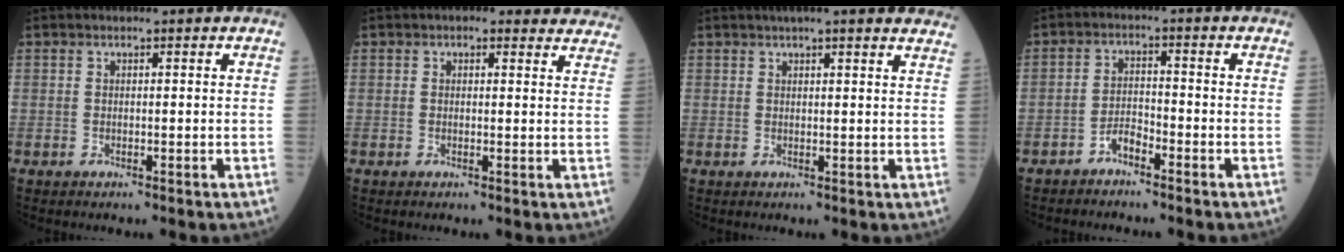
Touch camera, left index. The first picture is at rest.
{"total": 8.6, "force": [7.6, 3.0, 2.6], "torque": [-0.005, 0.015, 0.065]}
{"total": 12.5, "force": [11.0, 1.3, 5.8], "torque": [-0.069, 0.024, 0.120]}
{"total": 2.7, "force": [-2.2, 0.7, 1.3], "torque": [-0.024, 0.002, -0.043]}